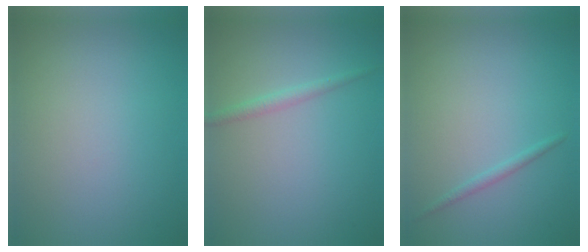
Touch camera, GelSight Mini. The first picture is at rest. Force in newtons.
{"total": 1.3, "press": 1.3, "slide": 0.1}
{"total": 0.9, "press": 0.9, "slide": 0.1}